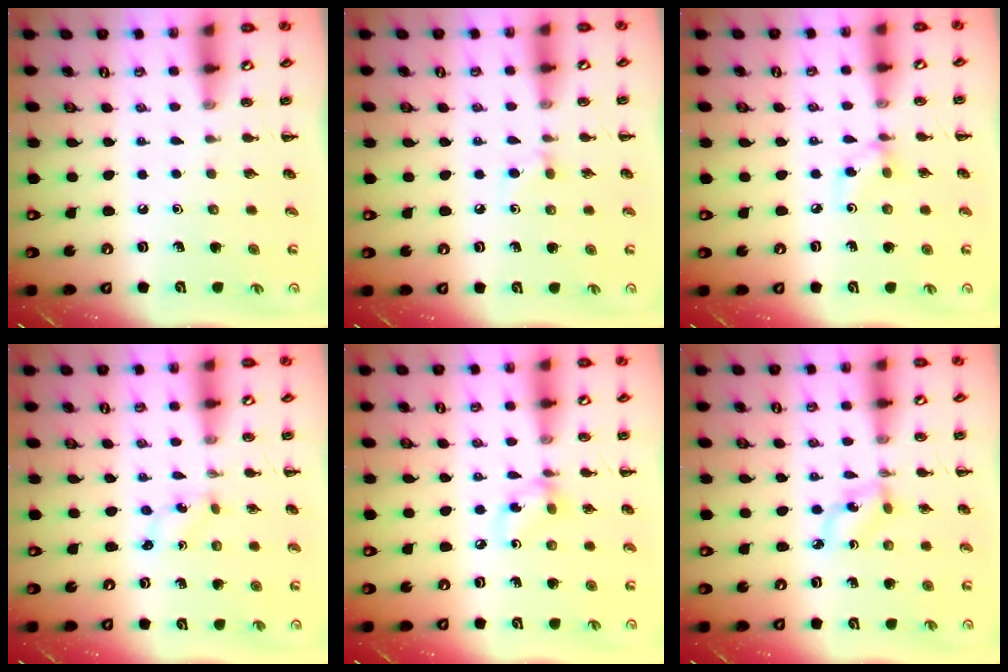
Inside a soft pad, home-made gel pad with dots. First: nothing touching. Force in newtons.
{"total": 4.2, "press": 3.9, "slide": 1.7}
{"total": 3.8, "press": 3.7, "slide": 0.9}
{"total": 0.0}
{"total": 5.0, "press": 4.8, "slide": 1.2}
{"total": 2.8, "press": 2.7, "slide": 0.8}